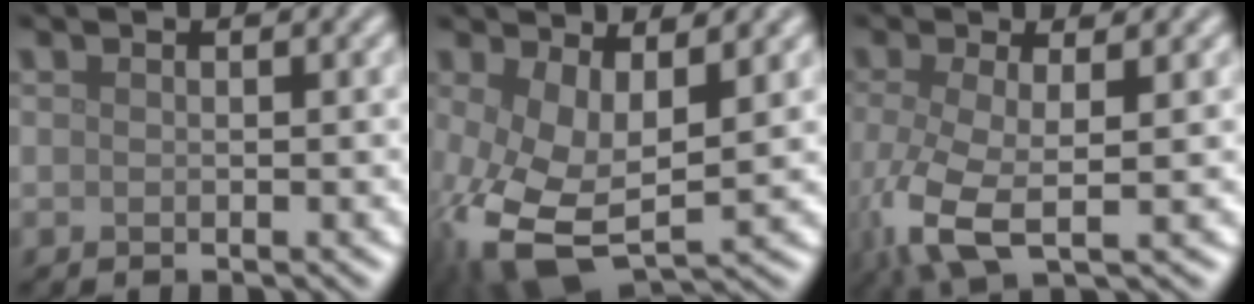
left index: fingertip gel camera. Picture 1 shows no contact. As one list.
[{"total": 8.8, "force": [-0.5, 5.0, 7.3], "torque": [-0.176, -0.030, 0.002]}, {"total": 6.0, "force": [-1.4, 2.4, 5.3], "torque": [-0.136, -0.022, -0.028]}]